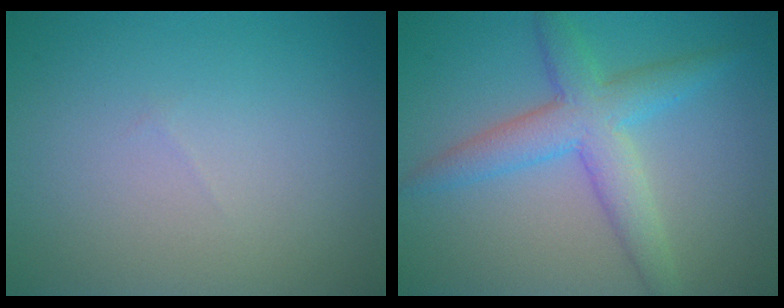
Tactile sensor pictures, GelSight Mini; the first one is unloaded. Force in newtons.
{"total": 5.0, "press": 5.0, "slide": 0.3}